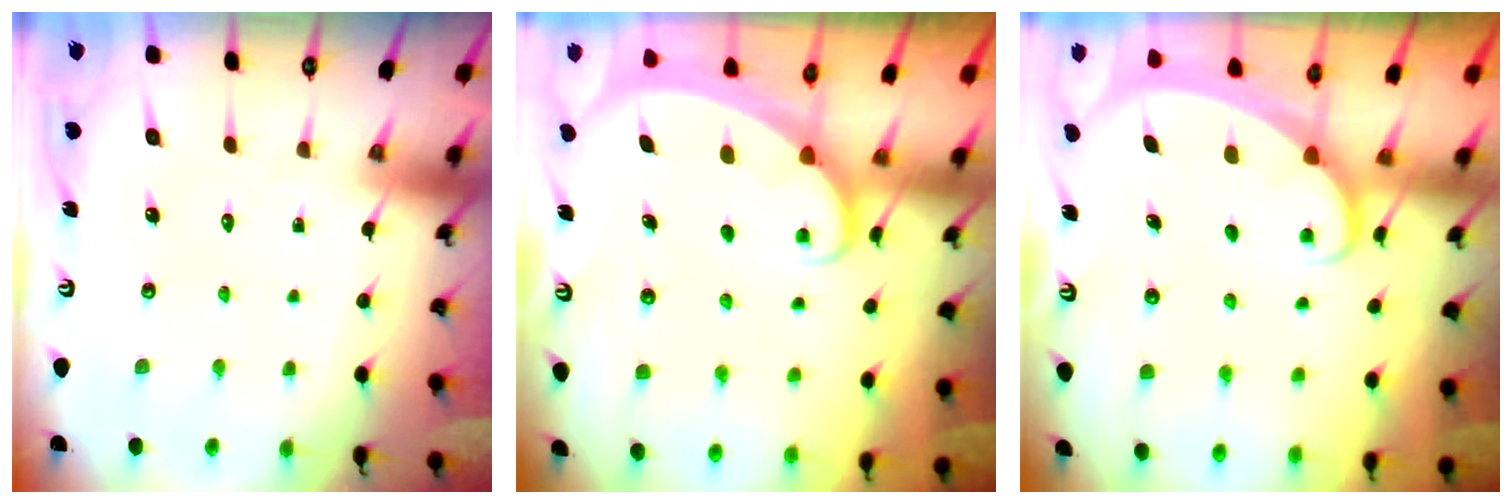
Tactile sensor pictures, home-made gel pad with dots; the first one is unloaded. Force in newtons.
{"total": 1.9, "press": 1.9, "slide": 0.2}
{"total": 2.0, "press": 2.0, "slide": 0.2}